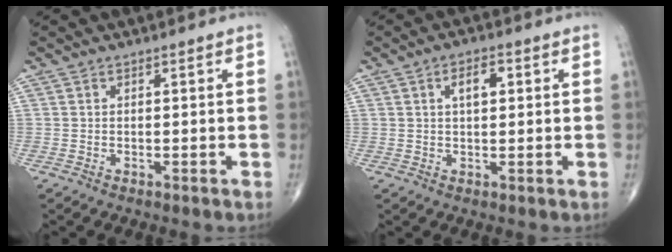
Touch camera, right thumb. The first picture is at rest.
{"total": 4.2, "force": [1.2, 2.1, 3.5], "torque": [-0.053, 0.005, 0.019]}